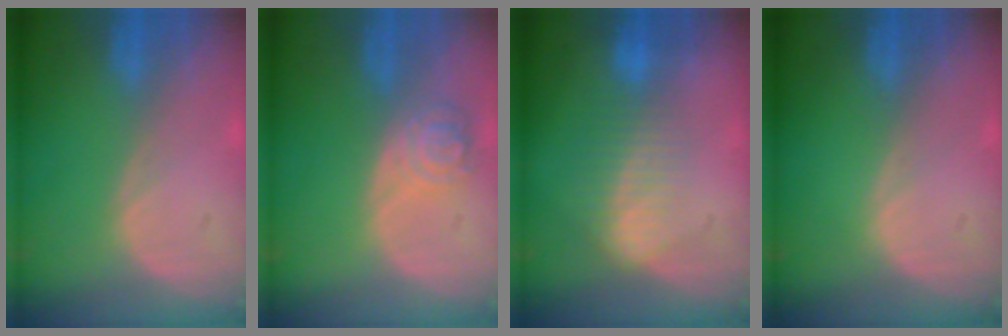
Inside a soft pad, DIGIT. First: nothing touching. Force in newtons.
{"total": 4.7, "press": 4.2, "slide": 2.1}
{"total": 7.2, "press": 6.1, "slide": 3.8}
{"total": 0.0}